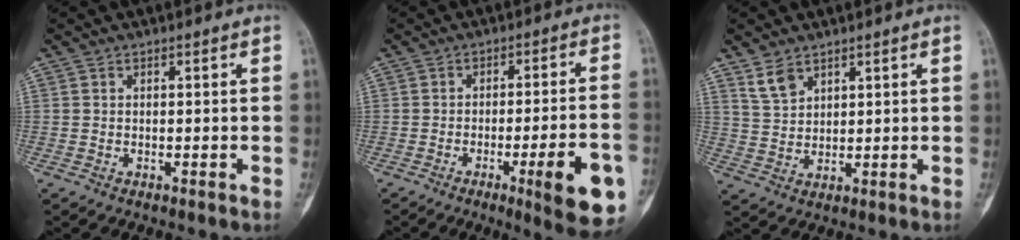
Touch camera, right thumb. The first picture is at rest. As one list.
[{"total": 13.7, "force": [-5.4, 2.3, 12.4], "torque": [-0.156, 0.014, -0.068]}, {"total": 4.3, "force": [3.0, 2.4, 1.8], "torque": [-0.026, -0.016, 0.069]}]